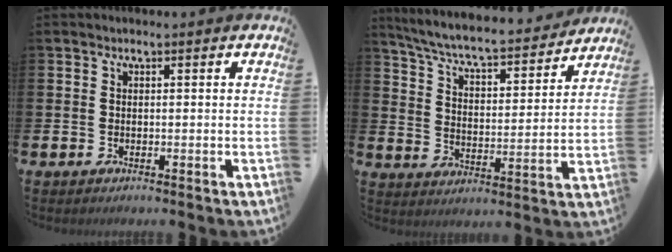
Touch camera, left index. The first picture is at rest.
{"total": 7.1, "force": [6.6, 0.9, 2.6], "torque": [-0.082, -0.049, 0.109]}